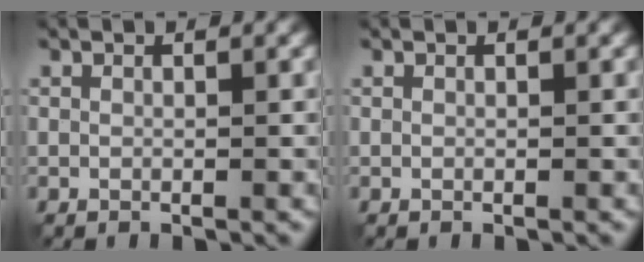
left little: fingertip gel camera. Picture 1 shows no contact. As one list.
[{"total": 0.0}]